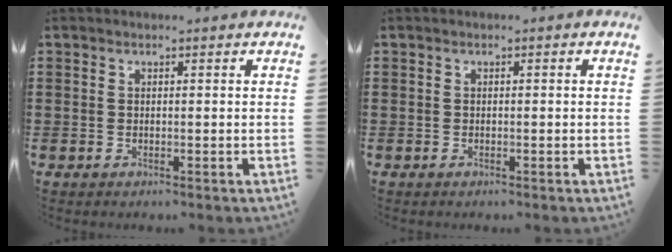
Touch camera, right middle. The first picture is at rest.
{"total": 0.0}